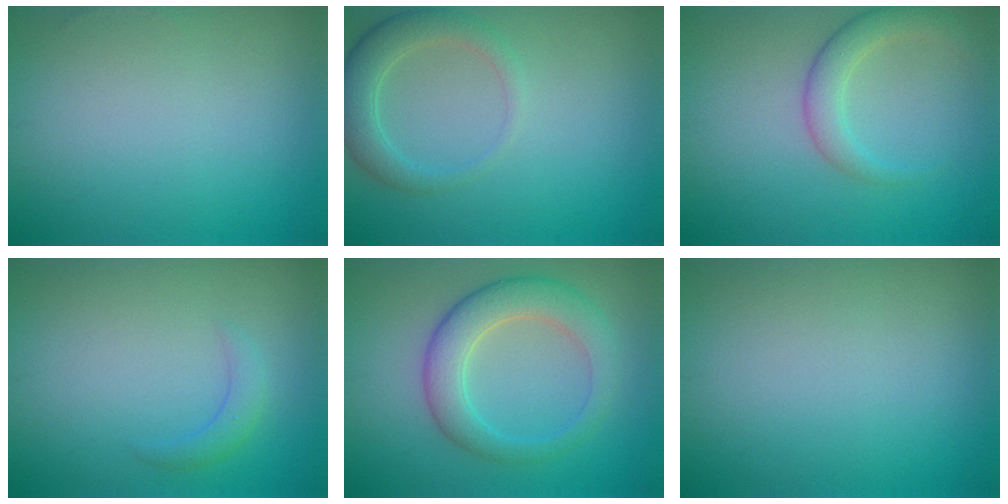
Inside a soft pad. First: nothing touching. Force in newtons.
{"total": 2.4, "press": 2.4, "slide": 0.4}
{"total": 2.9, "press": 2.9, "slide": 0.2}
{"total": 1.6, "press": 1.6, "slide": 0.0}
{"total": 5.1, "press": 5.0, "slide": 0.4}
{"total": 0.0}